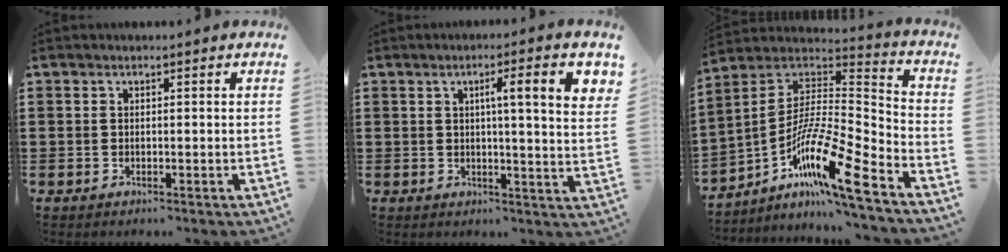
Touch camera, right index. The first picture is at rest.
{"total": 7.6, "force": [2.7, 0.6, 7.1], "torque": [-0.115, -0.006, 0.034]}
{"total": 13.6, "force": [-8.4, 1.7, 10.6], "torque": [-0.207, -0.015, -0.163]}